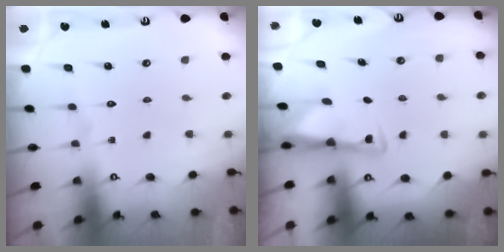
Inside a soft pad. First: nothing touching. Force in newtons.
{"total": 2.9, "press": 2.9, "slide": 0.5}